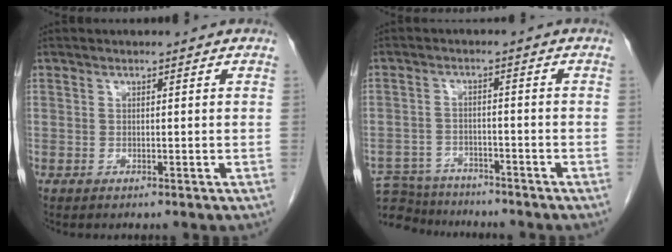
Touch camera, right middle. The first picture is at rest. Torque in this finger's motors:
{"motor_torque": [0.91, -1.23, 0.09, 0.01]}